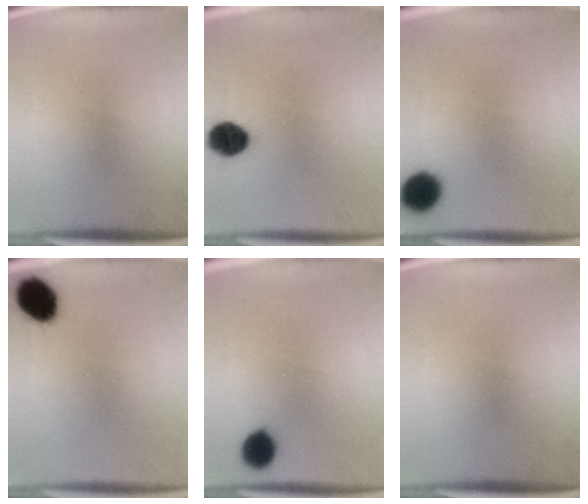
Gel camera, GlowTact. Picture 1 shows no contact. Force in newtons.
{"total": 7.6}
{"total": 8.7}
{"total": 9.6}
{"total": 6.7}
{"total": 0.0}